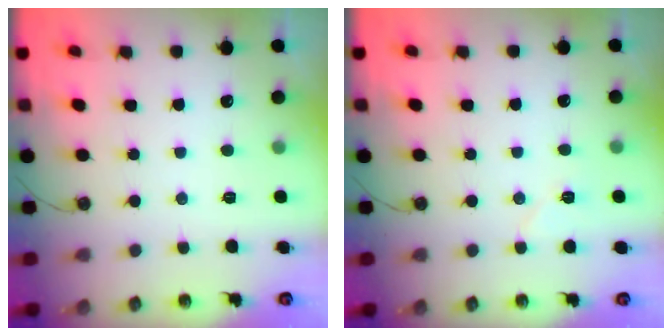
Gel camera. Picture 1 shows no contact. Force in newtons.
{"total": 5.3, "press": 5.1, "slide": 1.5}